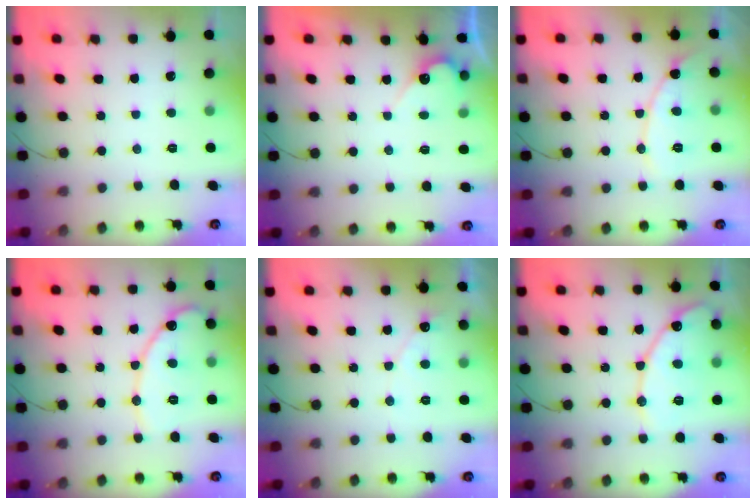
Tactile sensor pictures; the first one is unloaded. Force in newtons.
{"total": 3.9, "press": 3.9, "slide": 0.2}
{"total": 10.0, "press": 9.9, "slide": 0.5}
{"total": 12.7, "press": 12.6, "slide": 1.1}
{"total": 4.8, "press": 4.8, "slide": 0.3}
{"total": 13.7, "press": 13.7, "slide": 1.1}